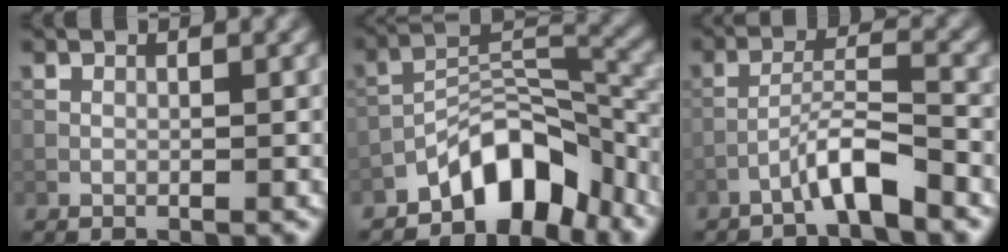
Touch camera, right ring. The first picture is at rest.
{"total": 7.0, "force": [-4.9, 3.1, 3.9], "torque": [-0.043, 0.009, -0.093]}
{"total": 3.8, "force": [-2.8, 0.2, 2.6], "torque": [-0.047, 0.017, -0.057]}